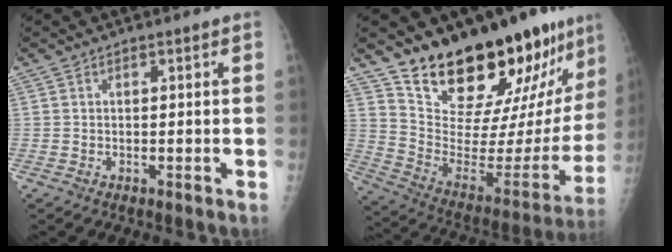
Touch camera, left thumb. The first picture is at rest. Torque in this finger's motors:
{"motor_torque": [1.87, 1.79, 1.23, -1.54, 0.31]}